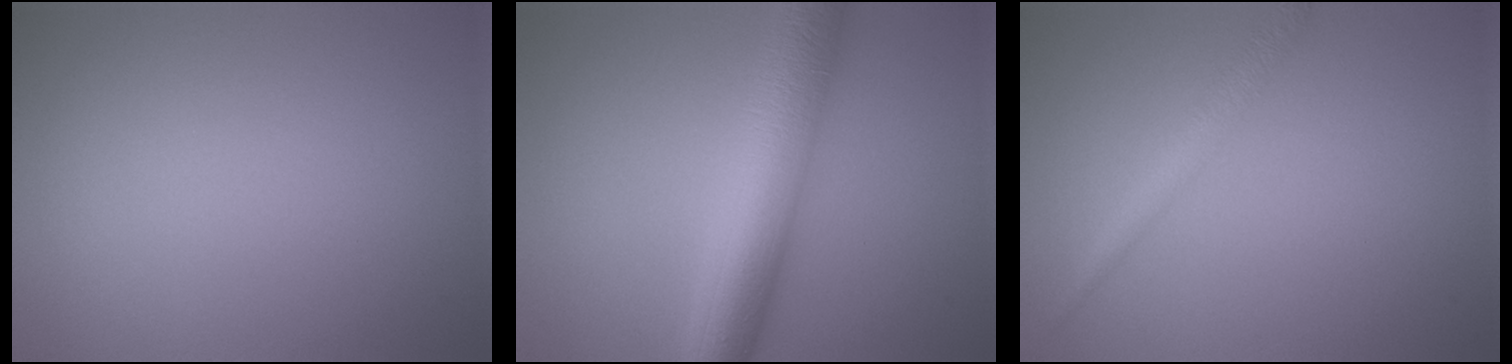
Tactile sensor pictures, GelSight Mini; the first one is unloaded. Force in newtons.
{"total": 8.1, "press": 8.1, "slide": 0.1}
{"total": 1.9, "press": 1.9, "slide": 0.1}